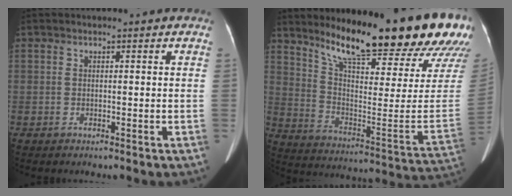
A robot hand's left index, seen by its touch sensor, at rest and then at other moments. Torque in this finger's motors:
{"motor_torque": [0.51, -1.50, 1.06, 0.21]}